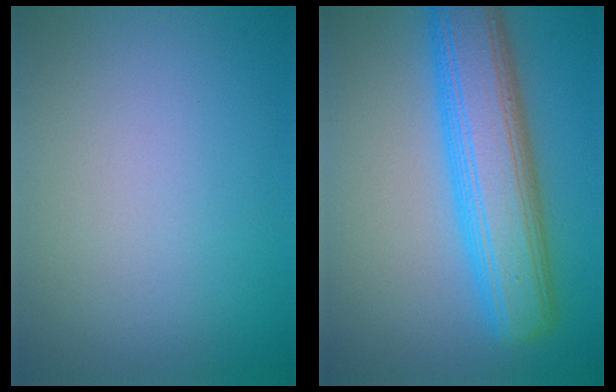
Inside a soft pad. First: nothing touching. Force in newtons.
{"total": 8.9, "press": 8.9, "slide": 0.3}